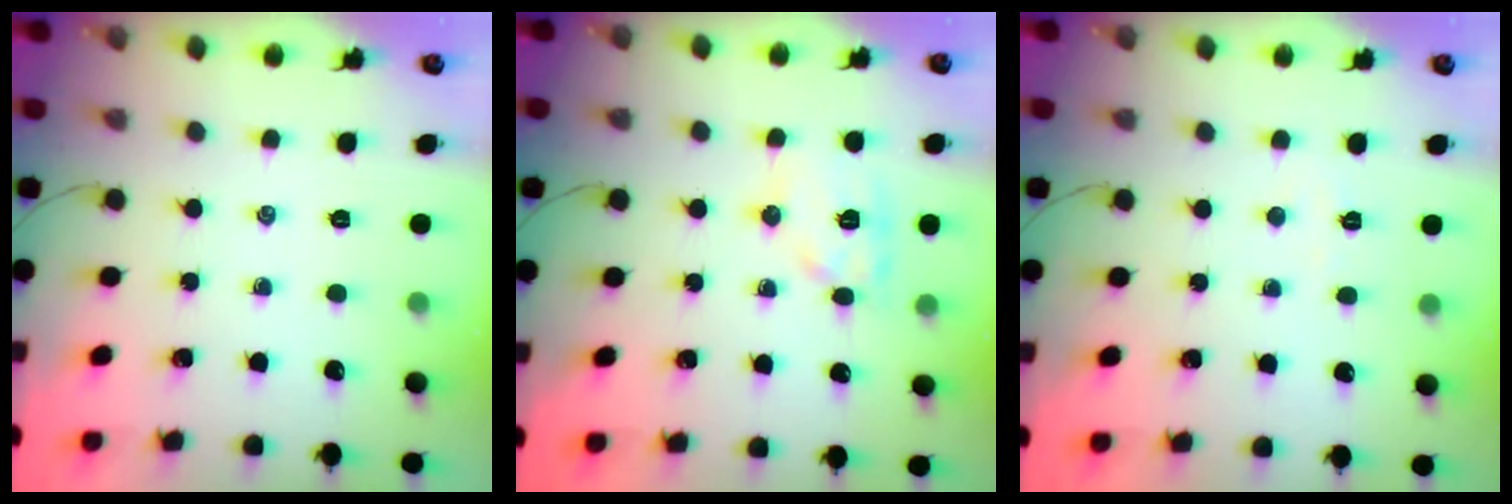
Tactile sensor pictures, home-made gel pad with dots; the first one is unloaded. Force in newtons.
{"total": 10.7, "press": 10.7, "slide": 0.4}
{"total": 2.4, "press": 2.3, "slide": 0.6}